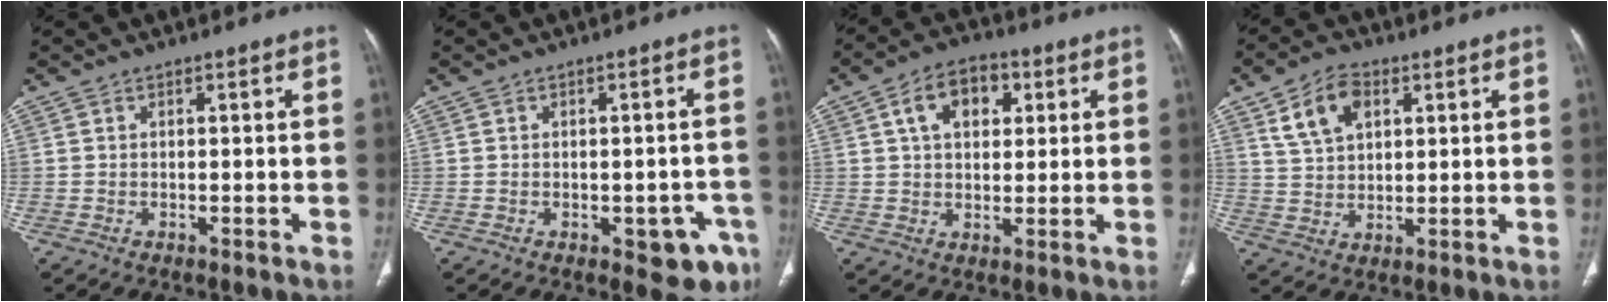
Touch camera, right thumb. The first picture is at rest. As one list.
[{"total": 7.1, "force": [-3.2, 3.7, 5.1], "torque": [-0.031, 0.014, -0.031]}, {"total": 9.7, "force": [3.3, 6.3, 6.6], "torque": [-0.083, 0.005, 0.048]}, {"total": 8.5, "force": [3.8, 5.3, 5.4], "torque": [-0.084, -0.005, 0.074]}]